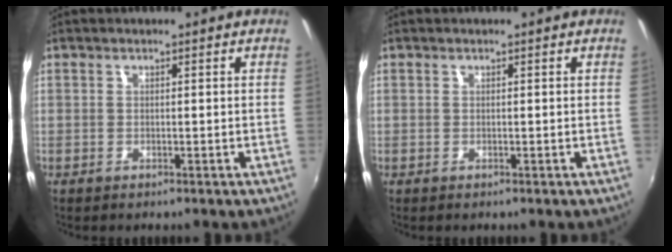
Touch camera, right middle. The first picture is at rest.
{"total": 0.0}